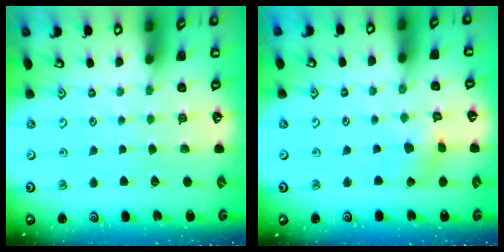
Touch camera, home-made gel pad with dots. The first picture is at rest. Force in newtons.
{"total": 2.2, "press": 2.2, "slide": 0.4}